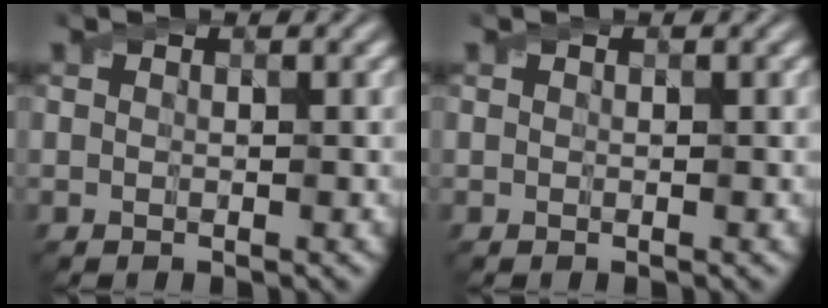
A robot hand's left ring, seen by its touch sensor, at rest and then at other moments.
{"total": 0.0}